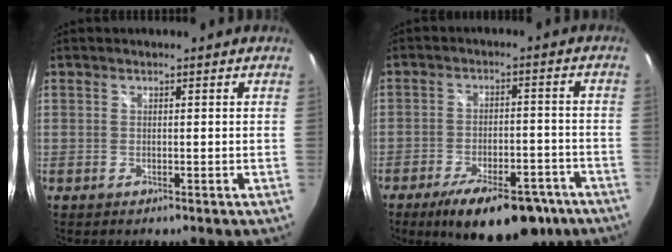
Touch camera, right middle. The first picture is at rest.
{"total": 16.8, "force": [-11.6, 6.5, 10.1], "torque": [-0.173, -0.014, -0.159]}